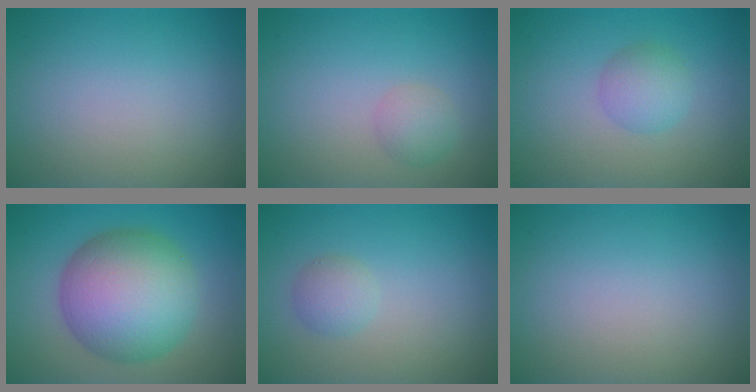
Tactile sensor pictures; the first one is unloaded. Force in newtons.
{"total": 1.7, "press": 1.7, "slide": 0.1}
{"total": 2.5, "press": 2.5, "slide": 0.1}
{"total": 11.3, "press": 11.3, "slide": 0.4}
{"total": 1.7, "press": 1.7, "slide": 0.1}
{"total": 0.0}